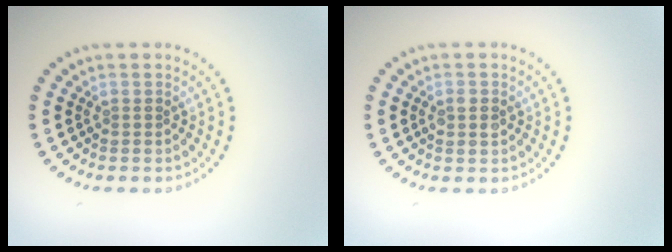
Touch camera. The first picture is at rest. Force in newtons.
{"total": 1.4, "press": 1.4, "slide": 0.2}